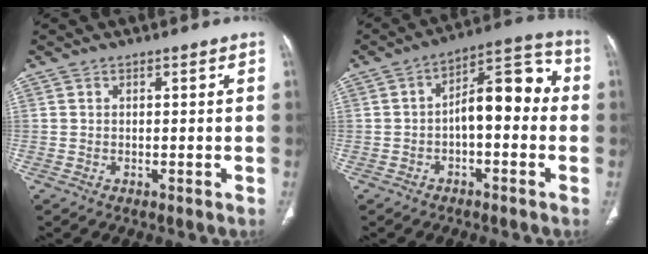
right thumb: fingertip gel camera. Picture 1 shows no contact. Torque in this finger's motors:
{"motor_torque": [1.48, 1.63, 1.13, -0.50, 0.06]}